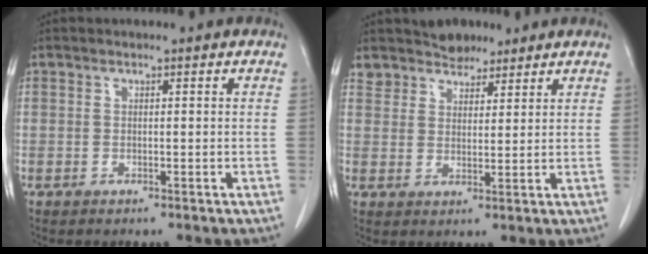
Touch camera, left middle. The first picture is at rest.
{"total": 4.6, "force": [4.1, 2.1, 0.5], "torque": [-0.008, 0.010, 0.072]}